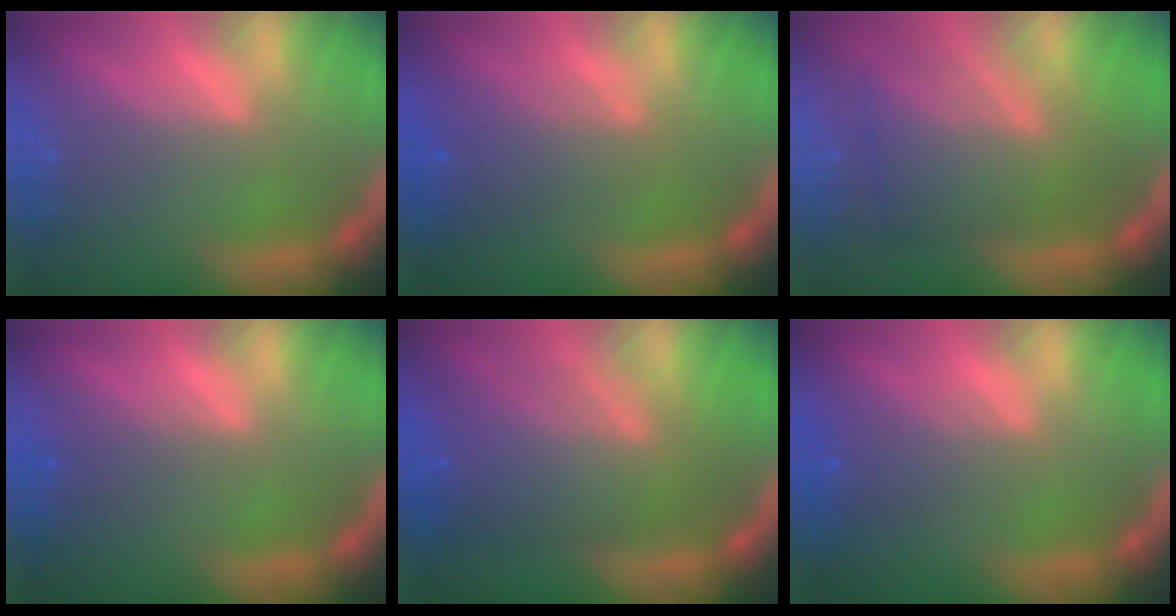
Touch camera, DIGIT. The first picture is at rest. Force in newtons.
{"total": 3.6}
{"total": 7.6}
{"total": 1.5}
{"total": 8.5}
{"total": 2.5}